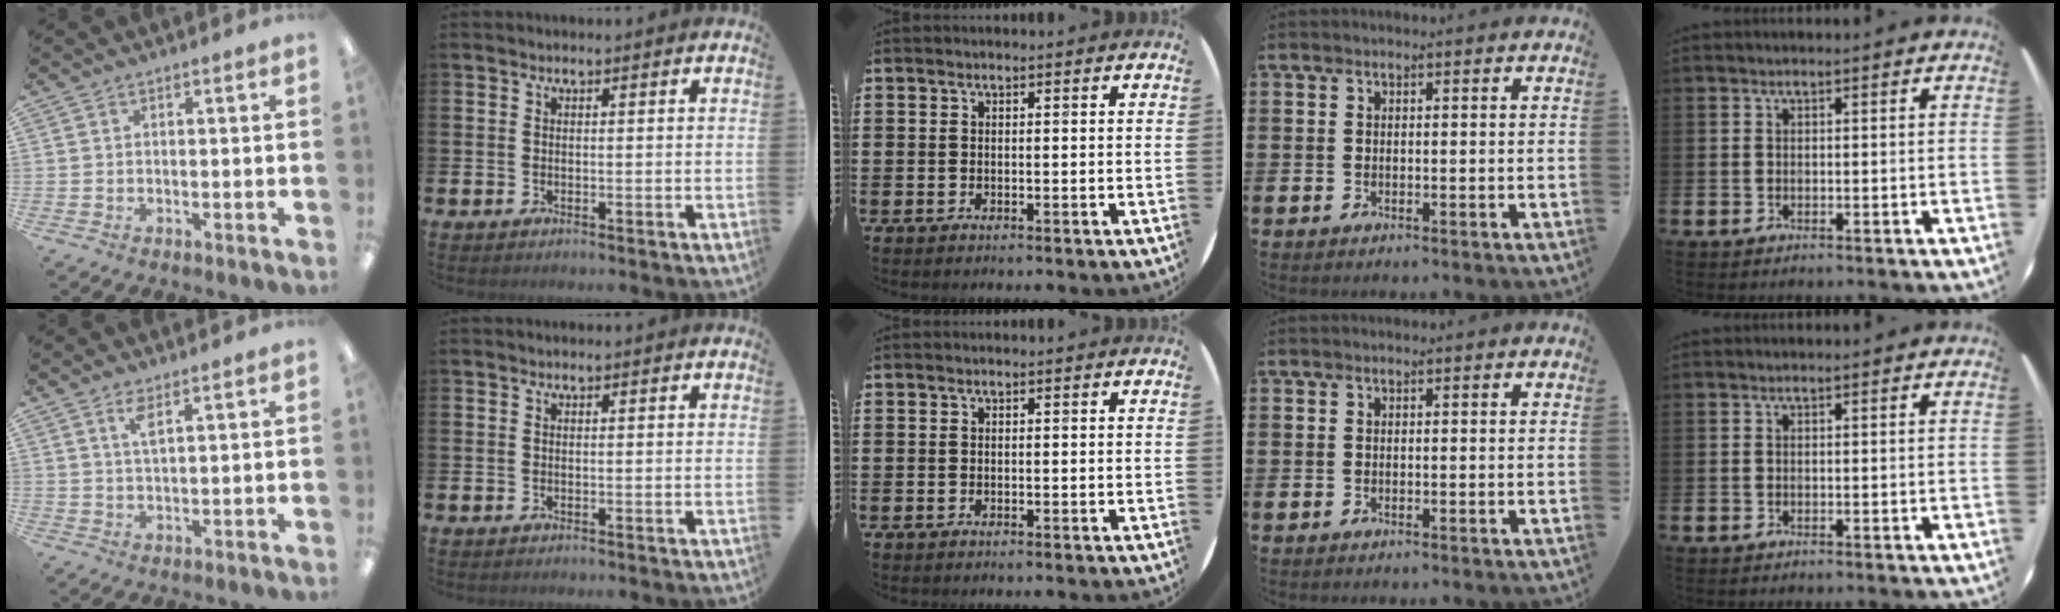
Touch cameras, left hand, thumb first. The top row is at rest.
{"thumb": {"total": 3.3, "force": [2.1, 0.8, 2.4], "torque": [-0.054, 0.002, 0.037]}}